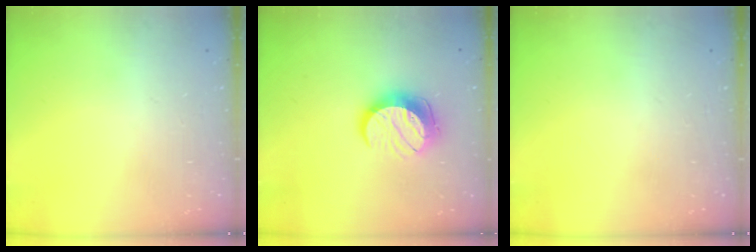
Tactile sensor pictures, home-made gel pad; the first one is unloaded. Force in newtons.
{"total": 11.3, "press": 11.2, "slide": 0.7}
{"total": 0.0}